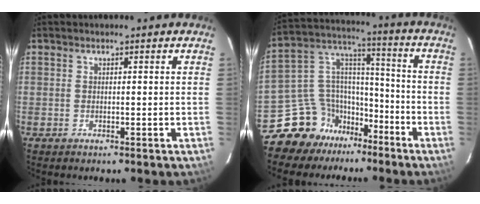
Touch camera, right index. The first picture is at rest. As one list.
[{"total": 13.7, "force": [-9.6, 9.5, 1.8], "torque": [-0.033, 0.103, -0.163]}]